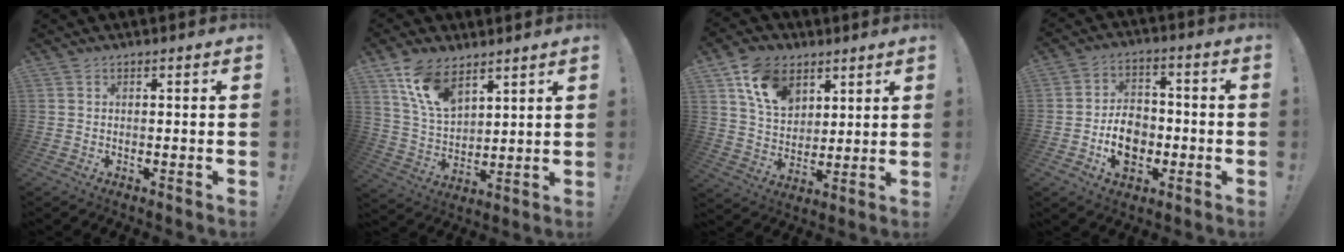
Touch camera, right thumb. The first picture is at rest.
{"total": 13.1, "force": [8.7, 6.9, 6.9], "torque": [-0.142, -0.036, 0.171]}
{"total": 13.4, "force": [7.4, 9.3, 6.2], "torque": [-0.110, -0.027, 0.144]}
{"total": 10.7, "force": [-2.8, 8.4, 5.9], "torque": [-0.099, 0.015, -0.047]}